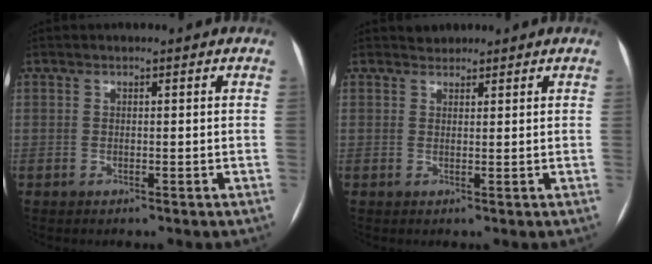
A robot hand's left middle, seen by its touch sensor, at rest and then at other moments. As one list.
[{"total": 1.3, "force": [1.2, 0.5, -0.3], "torque": [0.002, 0.007, 0.018]}]